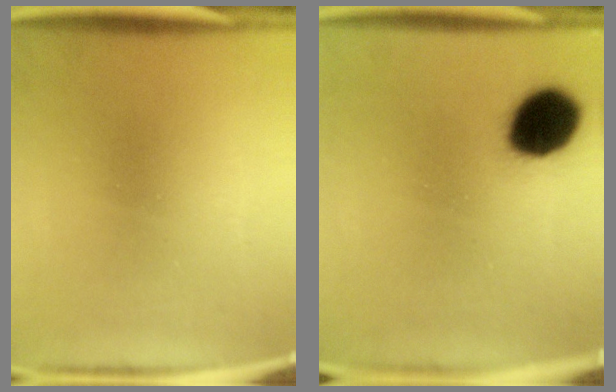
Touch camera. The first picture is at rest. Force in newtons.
{"total": 13.1}